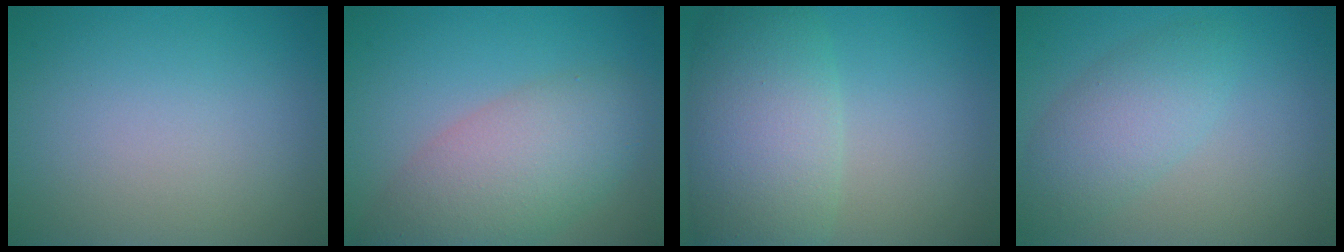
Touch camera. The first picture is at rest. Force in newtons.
{"total": 6.4, "press": 6.4, "slide": 0.4}
{"total": 8.3, "press": 8.3, "slide": 0.4}
{"total": 3.8, "press": 3.8, "slide": 0.1}